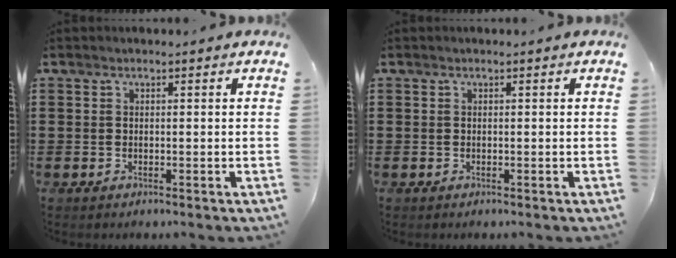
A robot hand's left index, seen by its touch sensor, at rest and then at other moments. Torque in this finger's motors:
{"motor_torque": [0.00, 0.00, 0.00, 0.00]}